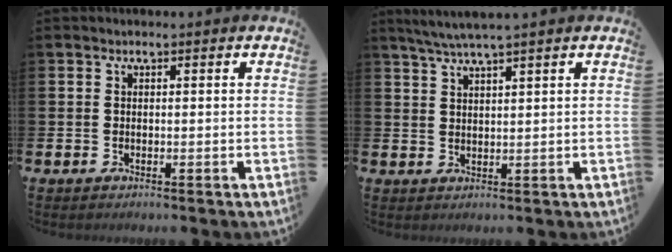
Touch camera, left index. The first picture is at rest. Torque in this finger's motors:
{"motor_torque": [-0.10, -0.32, 0.44, 0.13]}